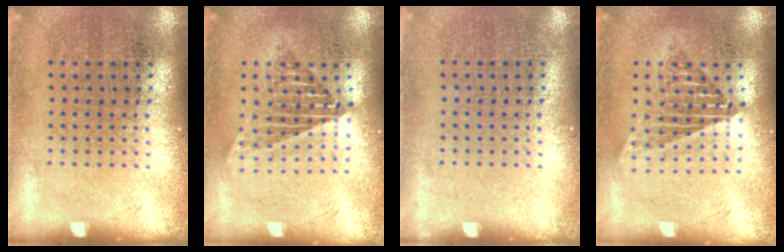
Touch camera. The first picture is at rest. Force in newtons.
{"total": 1.5, "press": 1.4, "slide": 0.7}
{"total": 0.0}
{"total": 1.5, "press": 1.4, "slide": 0.7}